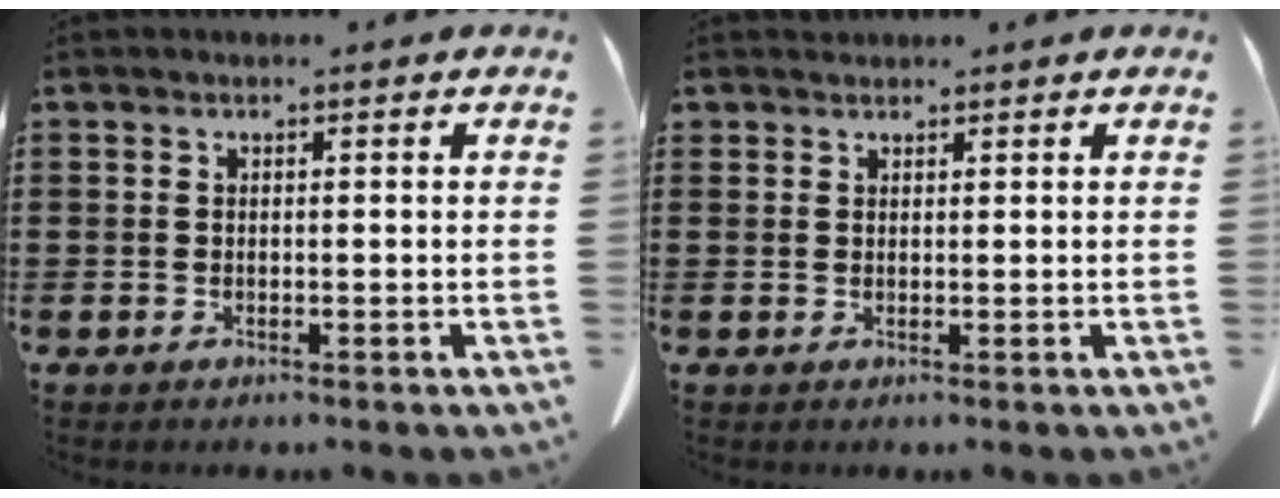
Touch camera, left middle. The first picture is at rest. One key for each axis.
{"total": 1.2, "fx": 1.1, "fy": 0.5, "fz": -0.1, "tx": -0.001, "ty": 0.001, "tz": 0.024}